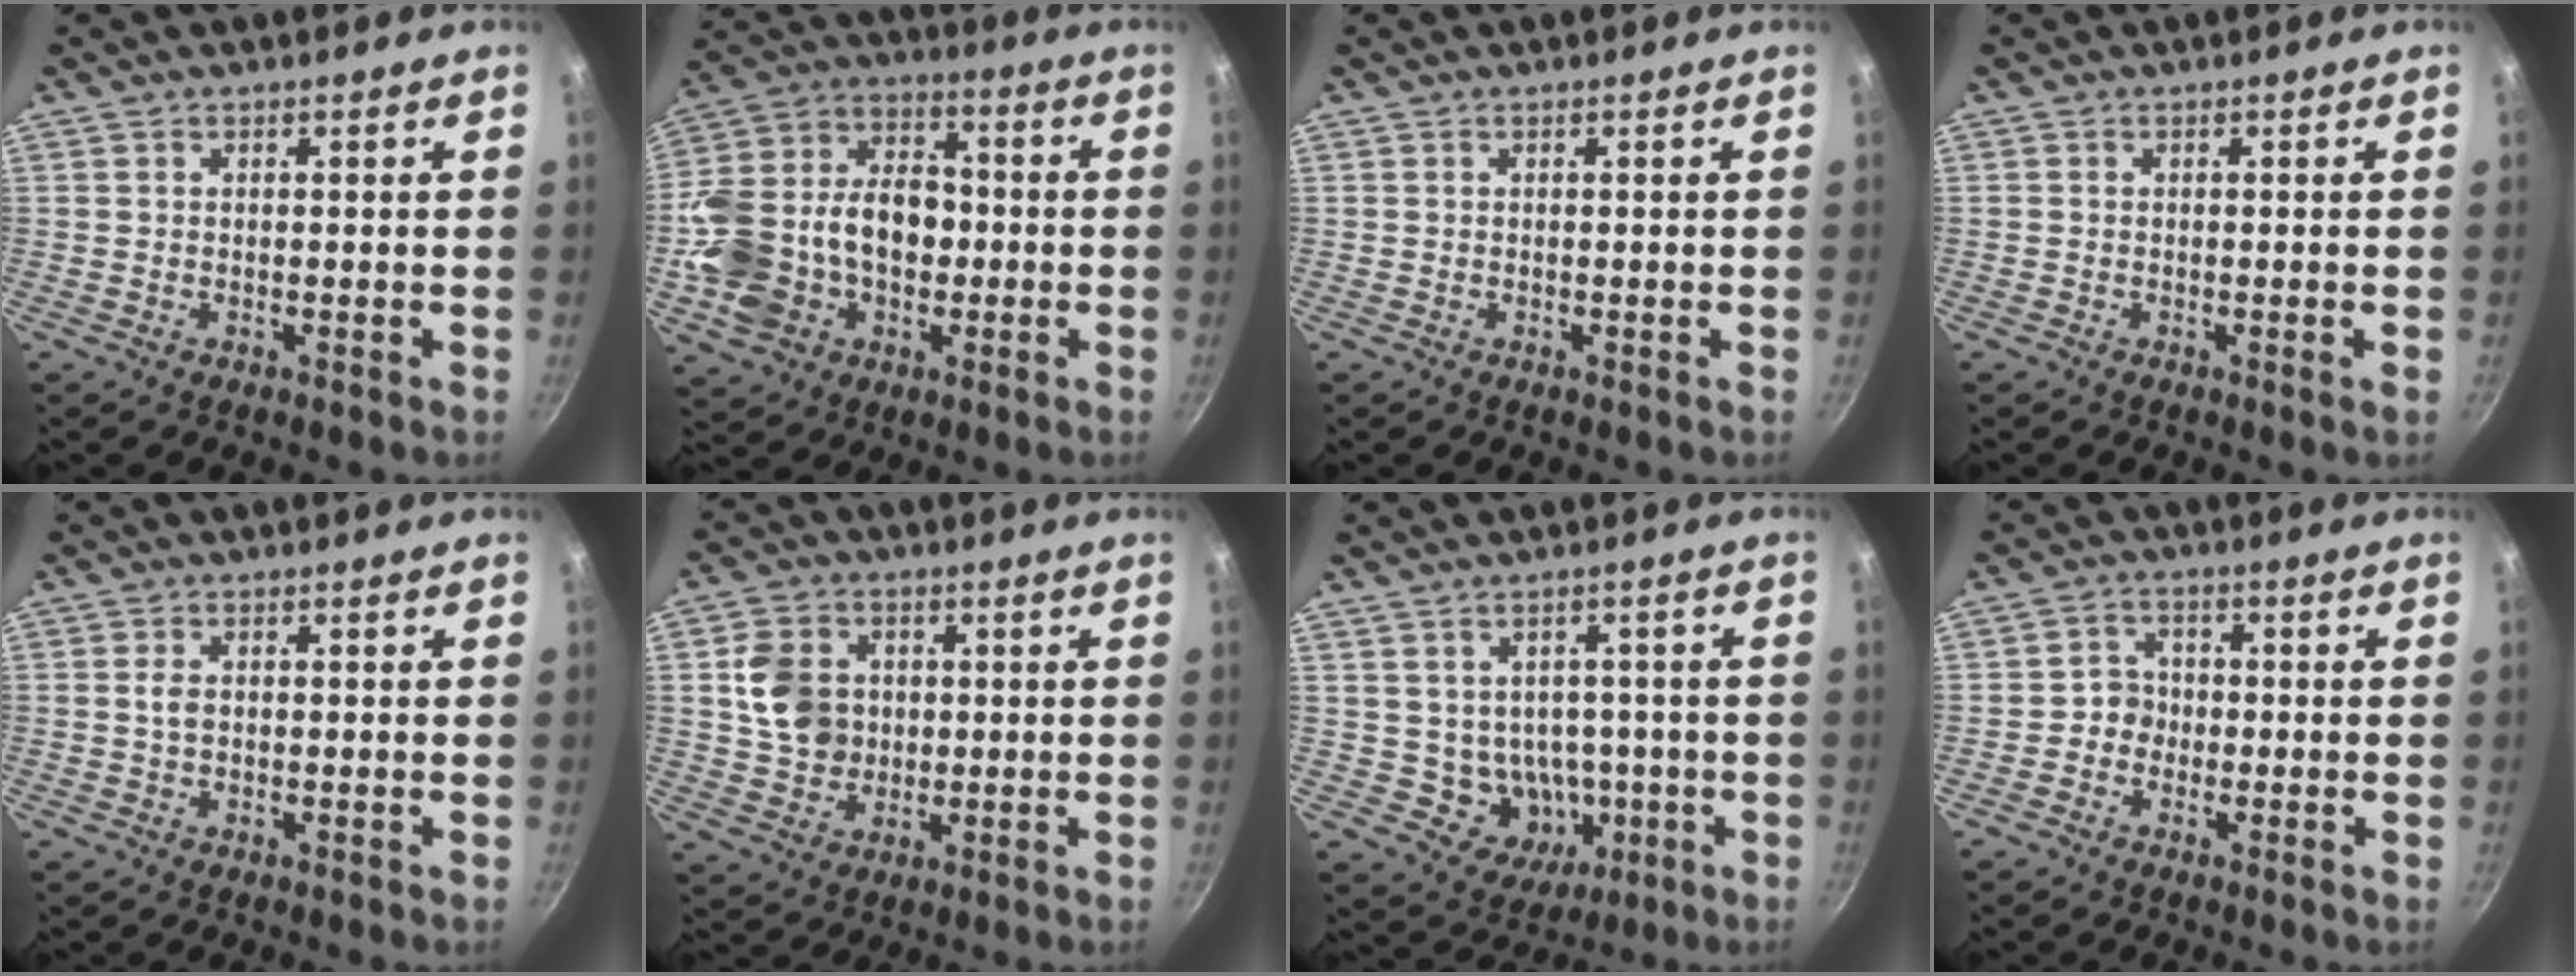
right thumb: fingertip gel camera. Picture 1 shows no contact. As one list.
[{"total": 21.3, "force": [-3.2, 15.7, 14.0], "torque": [-0.244, 0.051, -0.052]}, {"total": 0.0}, {"total": 0.6, "force": [-0.2, 0.0, 0.6], "torque": [-0.011, -0.001, -0.006]}, {"total": 1.9, "force": [0.1, 1.3, 1.4], "torque": [-0.024, 0.003, 0.001]}, {"total": 9.6, "force": [1.4, 8.1, 5.0], "torque": [-0.064, 0.000, 0.024]}, {"total": 8.9, "force": [-0.8, 7.9, 4.1], "torque": [-0.027, 0.010, 0.006]}, {"total": 3.5, "force": [-1.0, 3.2, 1.1], "torque": [0.013, 0.016, -0.024]}]